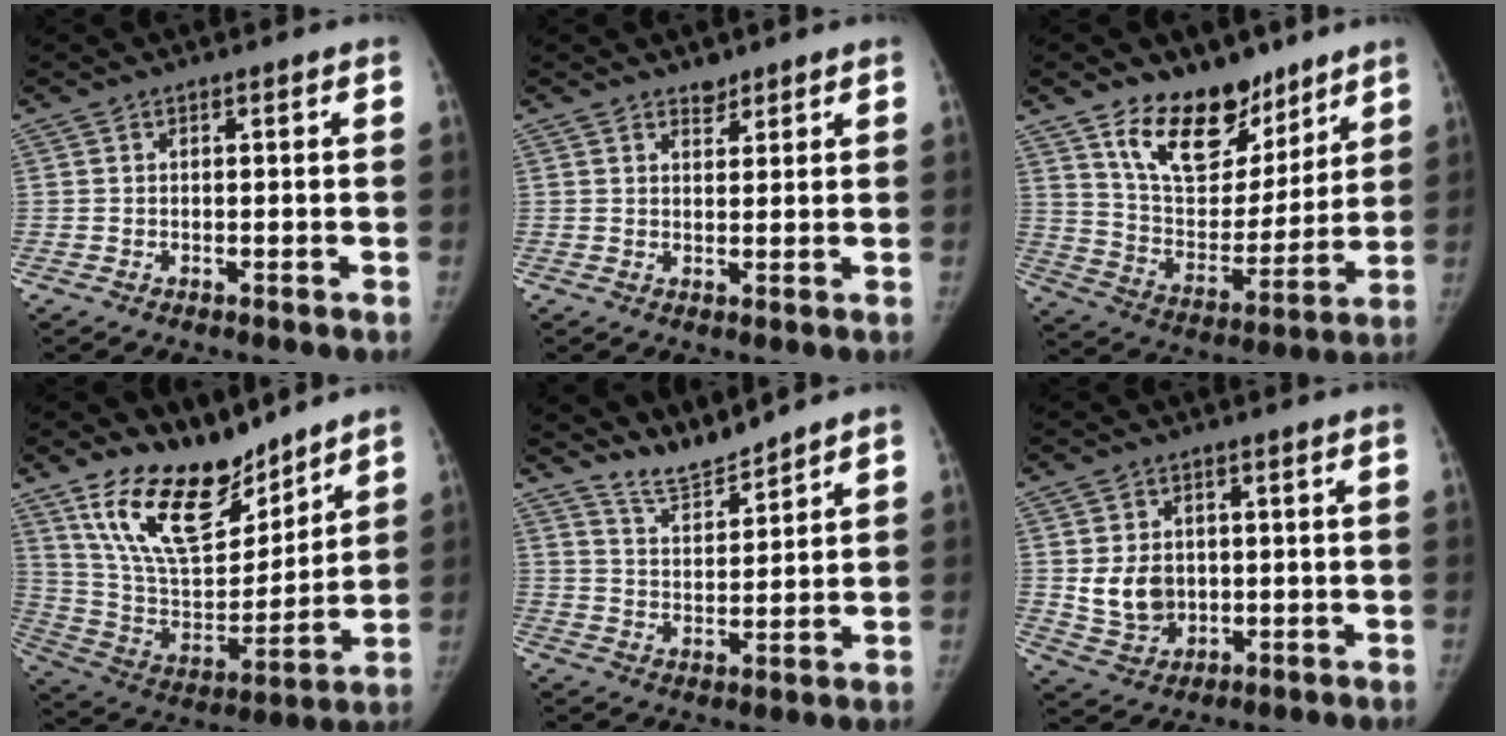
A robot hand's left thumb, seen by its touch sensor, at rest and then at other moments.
{"total": 2.3, "force": [1.9, 1.2, 0.6], "torque": [0.004, -0.014, 0.028]}
{"total": 18.4, "force": [12.5, 10.2, 8.9], "torque": [-0.088, -0.081, 0.219]}
{"total": 20.5, "force": [14.9, 8.9, 10.9], "torque": [-0.146, -0.087, 0.276]}
{"total": 6.0, "force": [5.9, 0.2, 0.8], "torque": [-0.010, -0.047, 0.121]}
{"total": 7.7, "force": [0.5, 6.3, 4.5], "torque": [-0.053, -0.010, 0.025]}